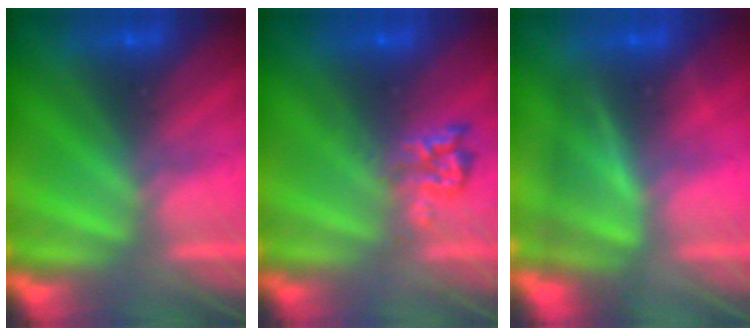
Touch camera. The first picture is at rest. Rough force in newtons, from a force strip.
{"total": 2.4}
{"total": 4.4}